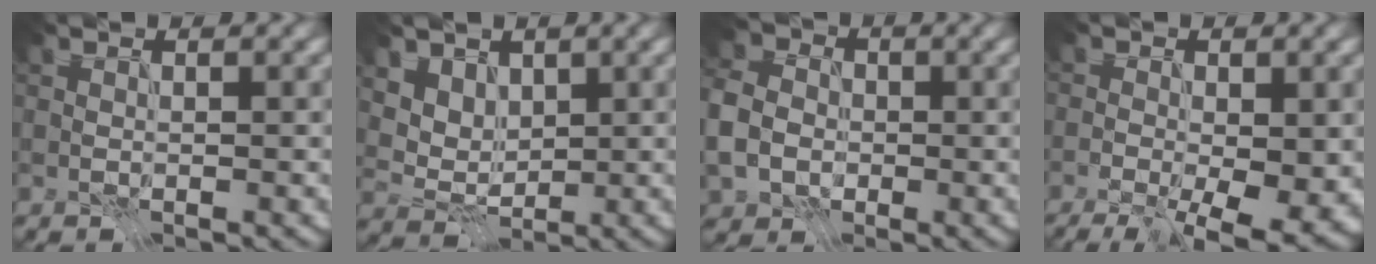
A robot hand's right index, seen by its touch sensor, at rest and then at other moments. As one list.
[{"total": 3.8, "force": [2.3, 2.7, 1.3], "torque": [-0.037, -0.020, 0.061]}, {"total": 6.1, "force": [-0.6, 5.5, 2.8], "torque": [-0.068, 0.007, -0.020]}, {"total": 6.0, "force": [-1.7, 2.2, 5.4], "torque": [-0.080, -0.012, -0.022]}]